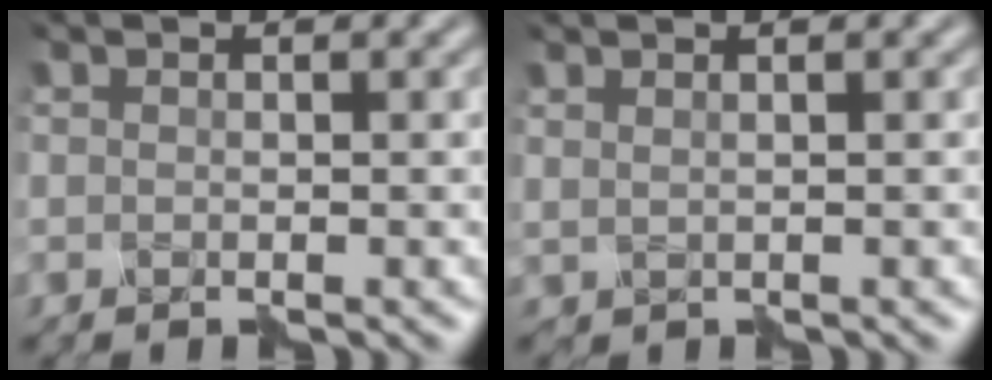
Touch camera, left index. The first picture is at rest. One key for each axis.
{"total": 1.4, "fx": 0.9, "fy": 0.3, "fz": 0.9, "tx": -0.014, "ty": -0.002, "tz": 0.014}